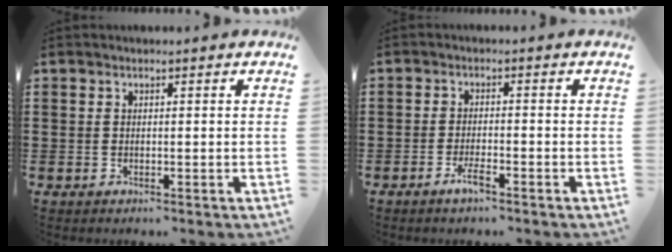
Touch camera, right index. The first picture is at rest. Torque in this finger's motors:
{"motor_torque": [1.92, 0.22, 0.05, 0.02]}